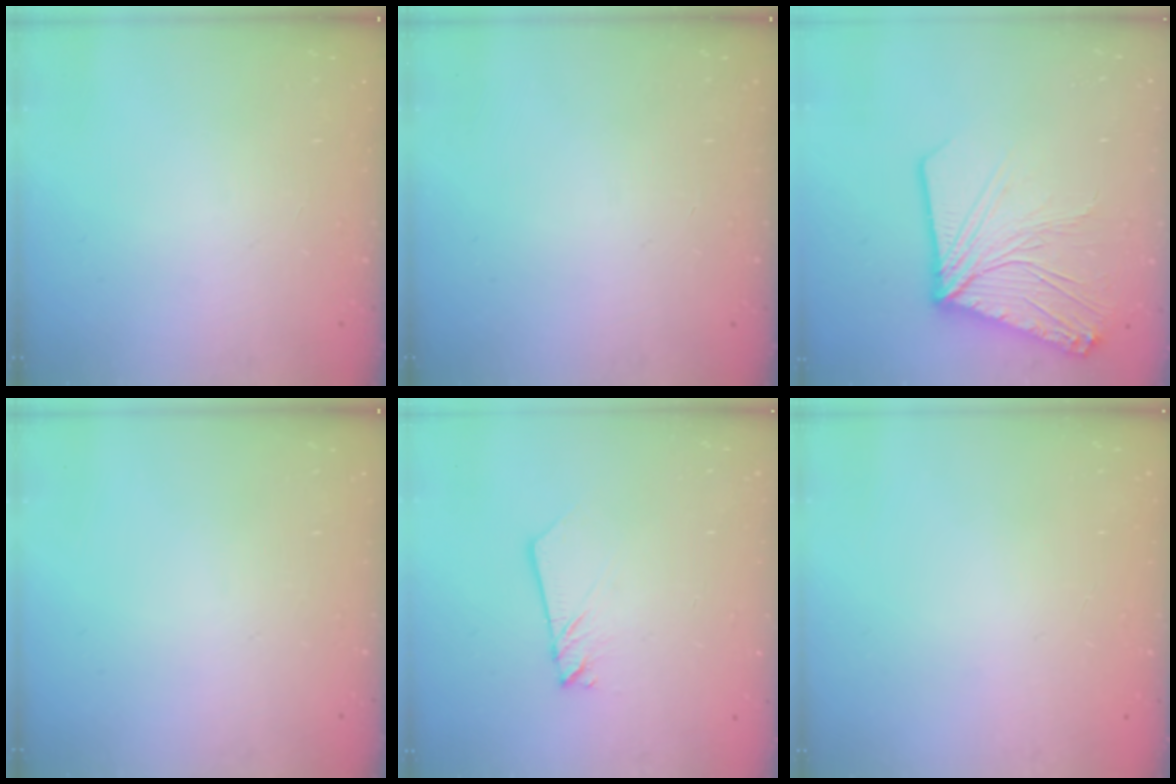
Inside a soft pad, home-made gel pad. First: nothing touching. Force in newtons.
{"total": 0.0}
{"total": 17.4, "press": 17.2, "slide": 2.3}
{"total": 0.0}
{"total": 2.7, "press": 2.6, "slide": 0.3}
{"total": 0.7, "press": 0.3, "slide": 0.7}